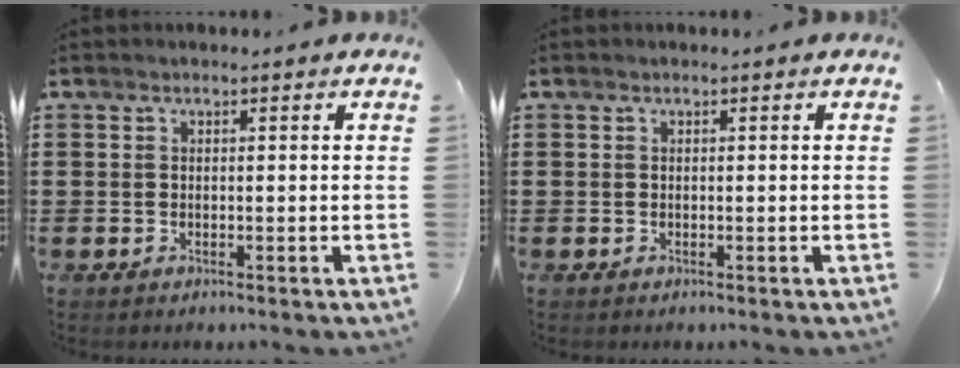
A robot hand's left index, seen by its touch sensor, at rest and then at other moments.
{"total": 0.0}